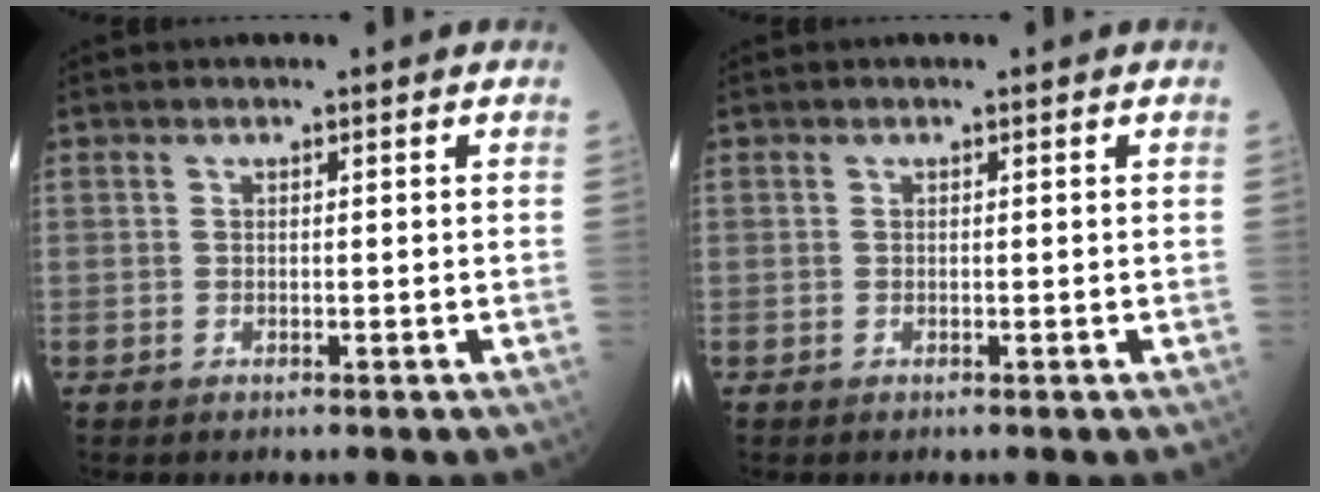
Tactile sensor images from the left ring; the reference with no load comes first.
{"total": 0.0}